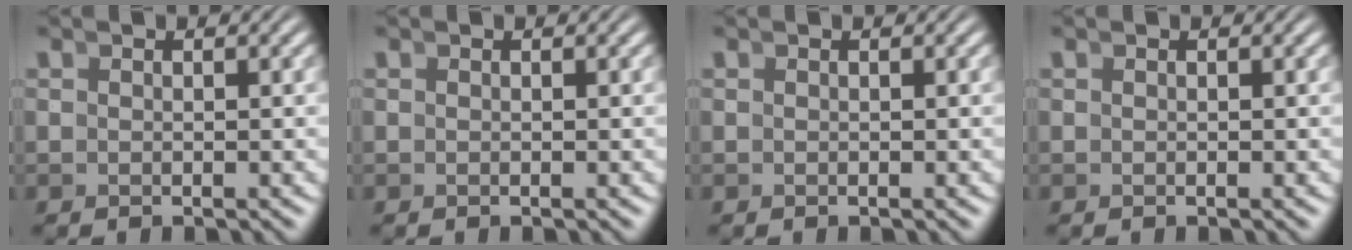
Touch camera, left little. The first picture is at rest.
{"total": 0.0}
{"total": 0.0}
{"total": 0.0}